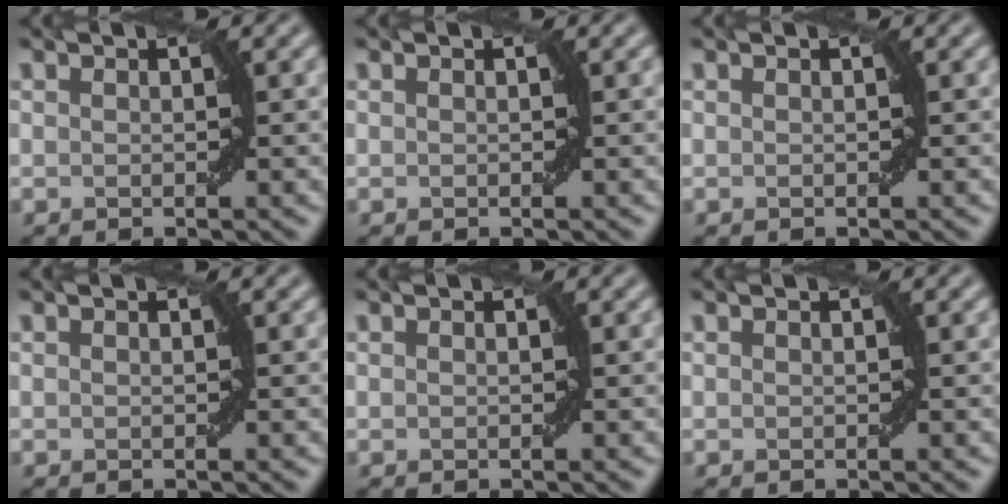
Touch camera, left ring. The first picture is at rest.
{"total": 0.0}
{"total": 0.0}
{"total": 0.0}
{"total": 0.0}
{"total": 0.0}